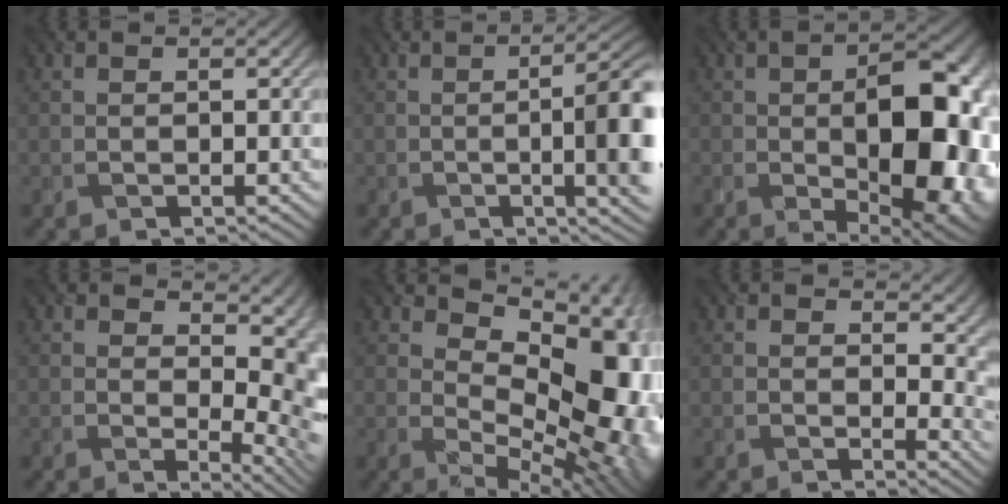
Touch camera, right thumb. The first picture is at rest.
{"total": 11.8, "force": [-1.1, 3.8, 11.2], "torque": [-0.117, 0.005, -0.021]}
{"total": 14.4, "force": [-1.2, 7.6, 12.1], "torque": [-0.144, -0.015, -0.007]}
{"total": 9.0, "force": [3.4, 3.8, 7.5], "torque": [-0.091, -0.007, 0.057]}
{"total": 16.5, "force": [2.7, 9.7, 13.1], "torque": [-0.136, -0.006, 0.058]}
{"total": 9.0, "force": [2.8, 5.3, 6.7], "torque": [-0.070, -0.014, 0.063]}